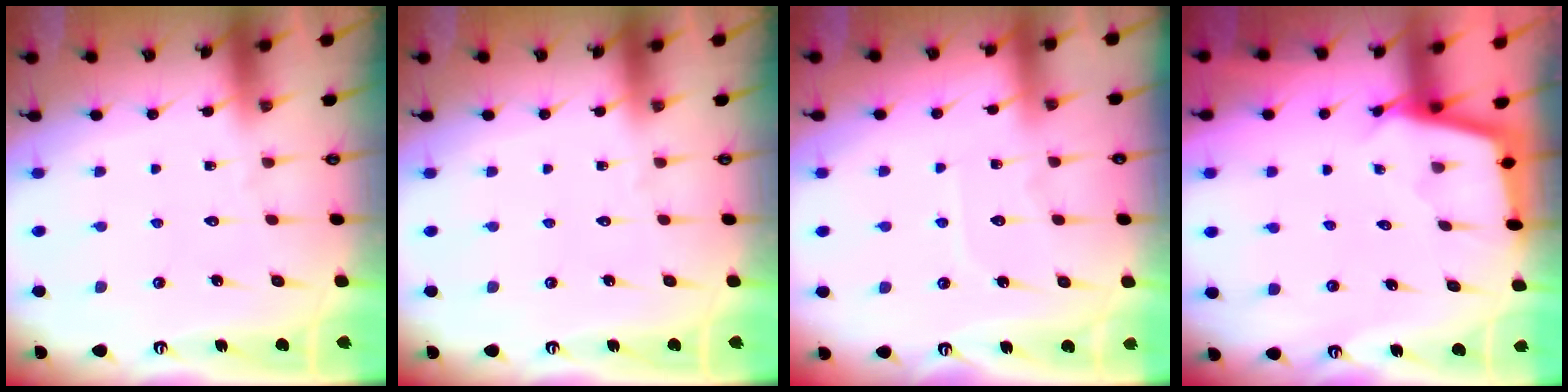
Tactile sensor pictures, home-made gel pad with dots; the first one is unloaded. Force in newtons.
{"total": 0.0}
{"total": 4.8, "press": 4.8, "slide": 0.2}
{"total": 2.2, "press": 2.2, "slide": 0.2}